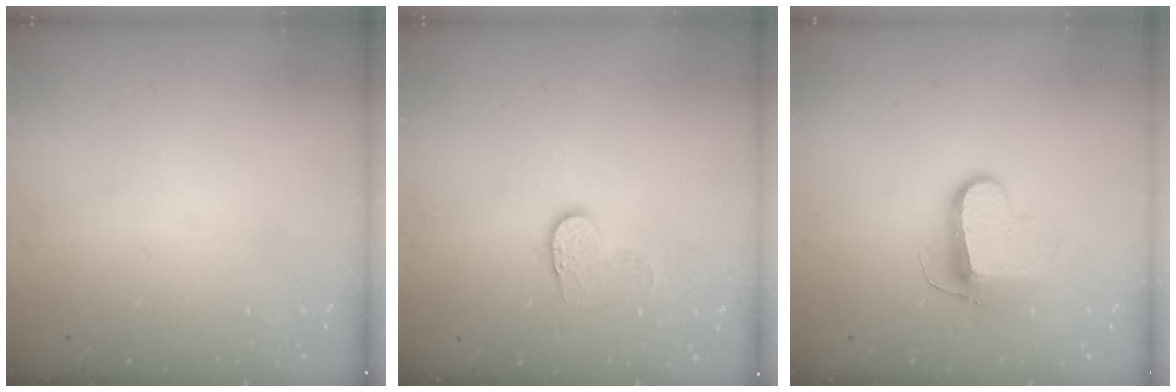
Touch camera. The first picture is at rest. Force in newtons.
{"total": 6.6, "press": 6.6, "slide": 0.3}
{"total": 9.2, "press": 9.2, "slide": 0.3}